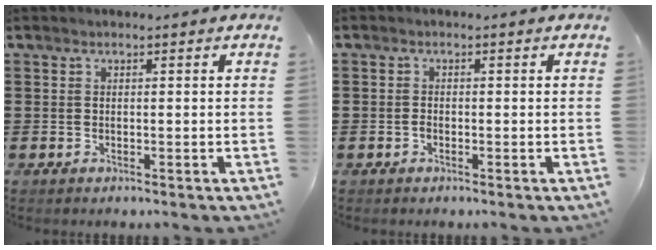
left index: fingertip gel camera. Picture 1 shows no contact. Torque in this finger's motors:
{"motor_torque": [0.09, 0.11, 0.02, 0.00]}